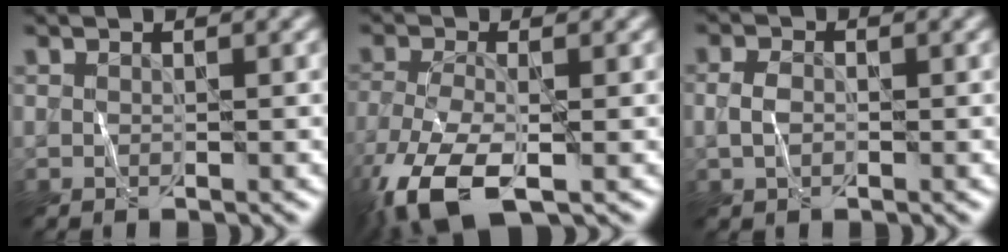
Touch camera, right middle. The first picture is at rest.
{"total": 7.7, "force": [-4.1, 3.0, 5.8], "torque": [-0.139, -0.019, -0.085]}
{"total": 1.7, "force": [0.0, 1.2, 1.2], "torque": [-0.027, 0.003, -0.003]}